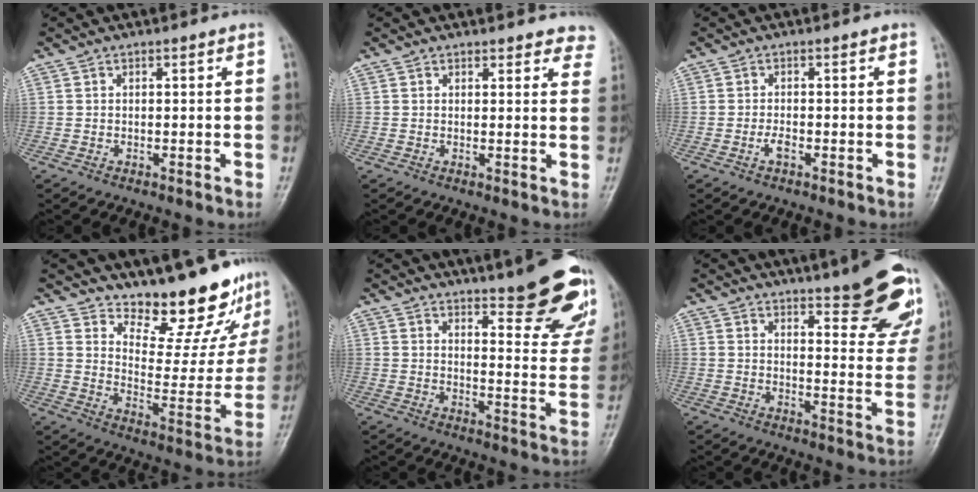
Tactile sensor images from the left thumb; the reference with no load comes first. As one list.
[{"total": 6.1, "force": [5.6, 2.4, 1.0], "torque": [0.038, -0.021, 0.040]}, {"total": 1.7, "force": [-0.8, 0.7, 1.3], "torque": [-0.026, 0.003, -0.018]}, {"total": 17.0, "force": [14.7, 5.3, 6.6], "torque": [-0.040, -0.131, 0.199]}, {"total": 18.2, "force": [12.9, 5.0, 11.8], "torque": [-0.112, -0.087, 0.157]}, {"total": 17.1, "force": [11.5, 4.9, 11.6], "torque": [-0.111, -0.070, 0.138]}]